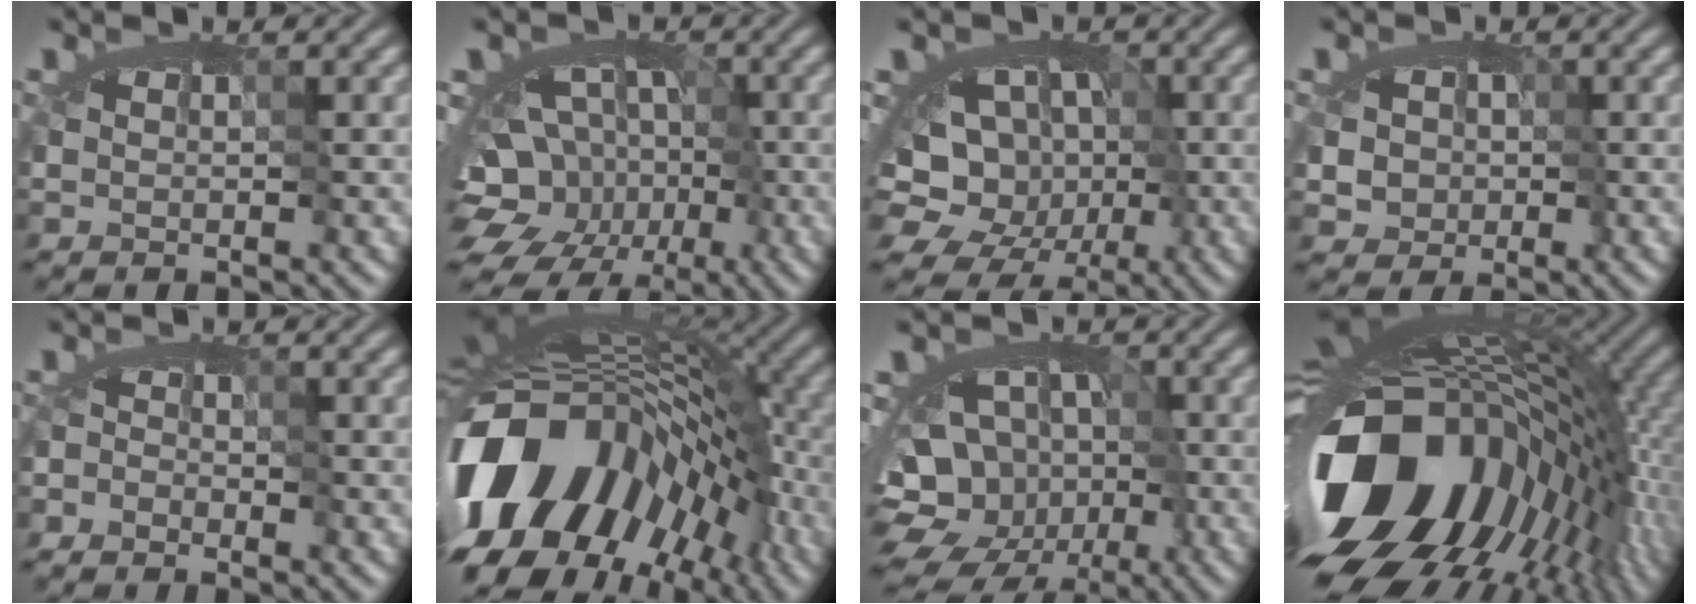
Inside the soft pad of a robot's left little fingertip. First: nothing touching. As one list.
[{"total": 12.4, "force": [-5.2, 9.5, 6.0], "torque": [-0.083, -0.008, -0.086]}, {"total": 11.6, "force": [-4.9, 9.5, 4.8], "torque": [-0.037, 0.006, -0.086]}, {"total": 2.3, "force": [-1.0, 2.0, 0.5], "torque": [-0.012, -0.003, -0.012]}, {"total": 1.3, "force": [-1.3, 0.0, -0.2], "torque": [0.011, -0.003, -0.025]}, {"total": 17.6, "force": [-8.1, 11.4, 10.7], "torque": [-0.200, 0.008, -0.157]}, {"total": 12.8, "force": [-6.2, 9.5, 5.9], "torque": [-0.063, -0.001, -0.092]}, {"total": 17.4, "force": [-8.1, 10.5, 11.3], "torque": [-0.224, -0.030, -0.145]}]